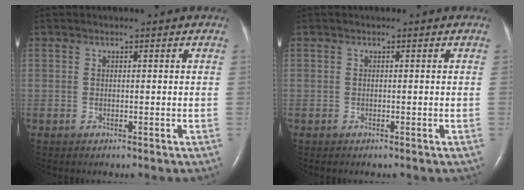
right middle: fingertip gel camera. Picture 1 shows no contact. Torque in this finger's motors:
{"motor_torque": [-0.09, -0.15, -0.07, 0.00]}